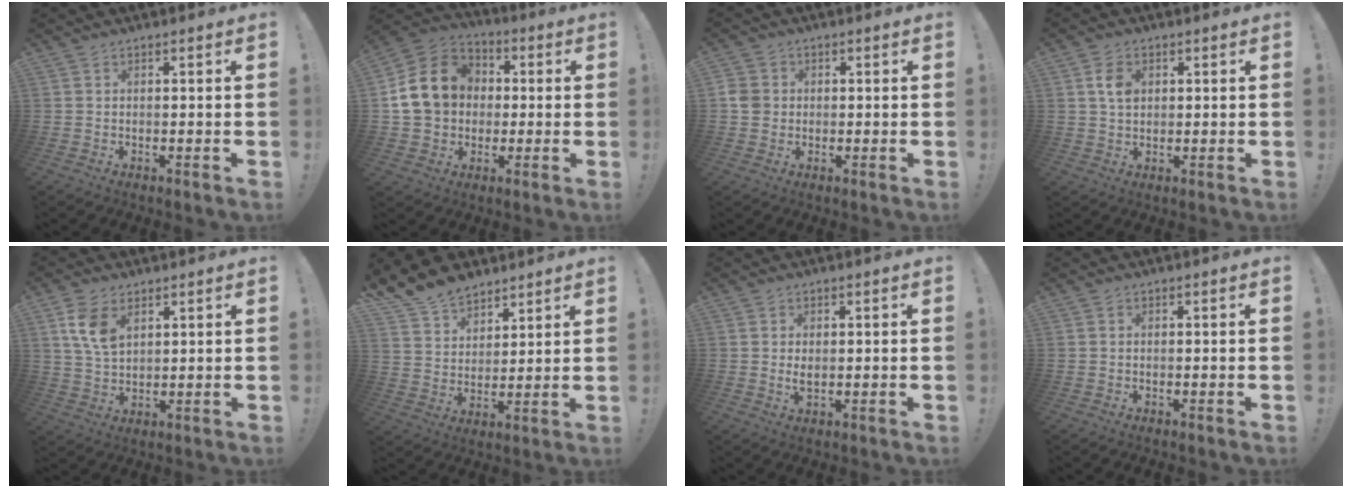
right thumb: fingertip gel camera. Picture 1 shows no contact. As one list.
[{"total": 17.0, "force": [2.3, 14.2, 9.0], "torque": [-0.138, 0.015, 0.055]}, {"total": 4.4, "force": [-0.2, 4.1, 1.5], "torque": [-0.023, 0.004, -0.003]}, {"total": 5.1, "force": [1.3, 3.5, 3.4], "torque": [-0.052, 0.003, 0.023]}, {"total": 8.4, "force": [4.1, 5.0, 5.3], "torque": [-0.095, -0.014, 0.078]}, {"total": 11.9, "force": [10.0, 5.9, 2.6], "torque": [-0.070, -0.071, 0.197]}, {"total": 1.8, "force": [0.5, 0.9, 1.5], "torque": [-0.014, -0.005, 0.005]}, {"total": 0.0}]